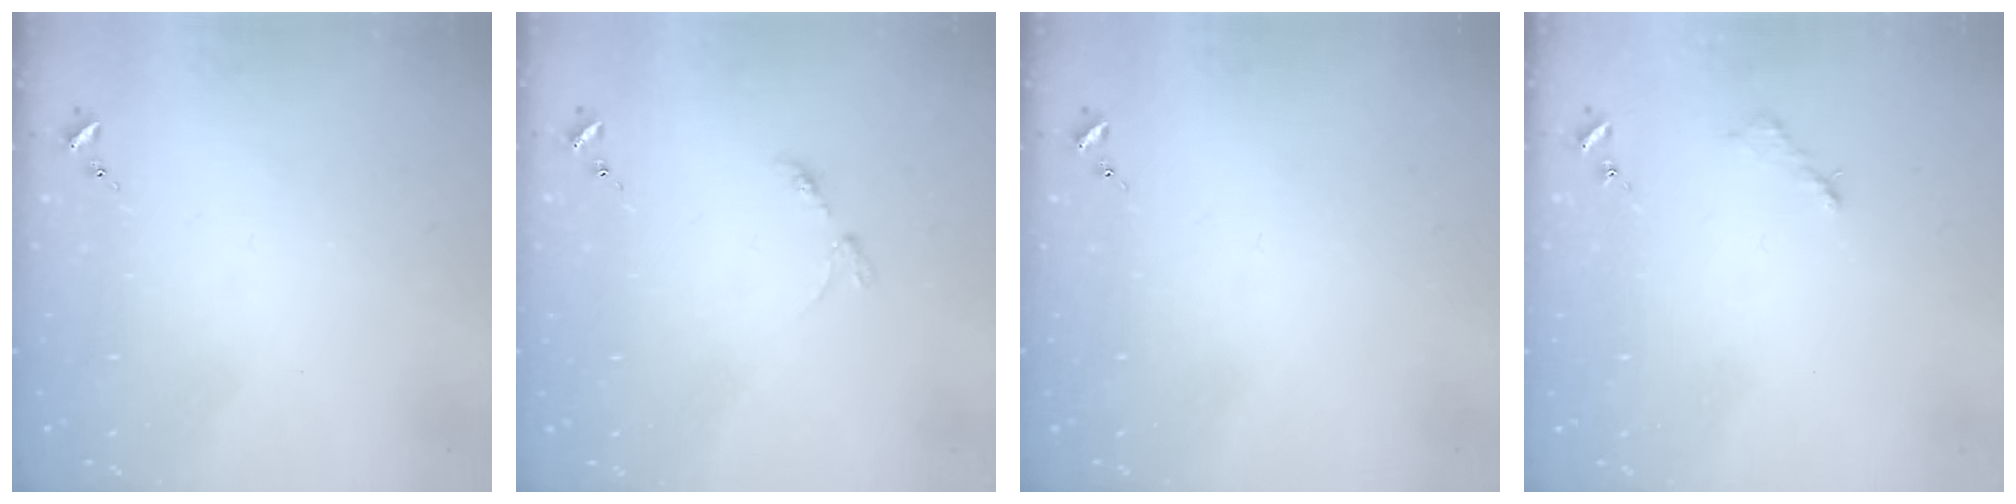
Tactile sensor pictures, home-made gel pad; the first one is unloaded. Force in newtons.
{"total": 2.8, "press": 2.8, "slide": 0.5}
{"total": 0.0}
{"total": 2.6, "press": 2.5, "slide": 0.3}